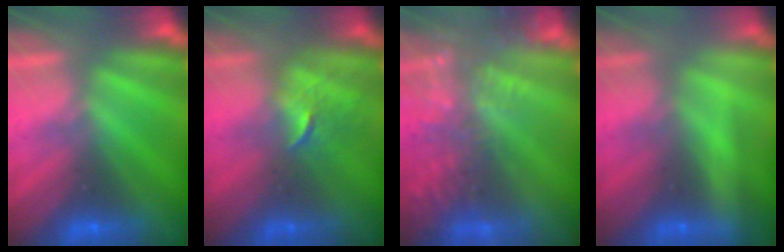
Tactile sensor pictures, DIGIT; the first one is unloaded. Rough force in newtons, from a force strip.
{"total": 2.5}
{"total": 7.8}
{"total": 2.2}